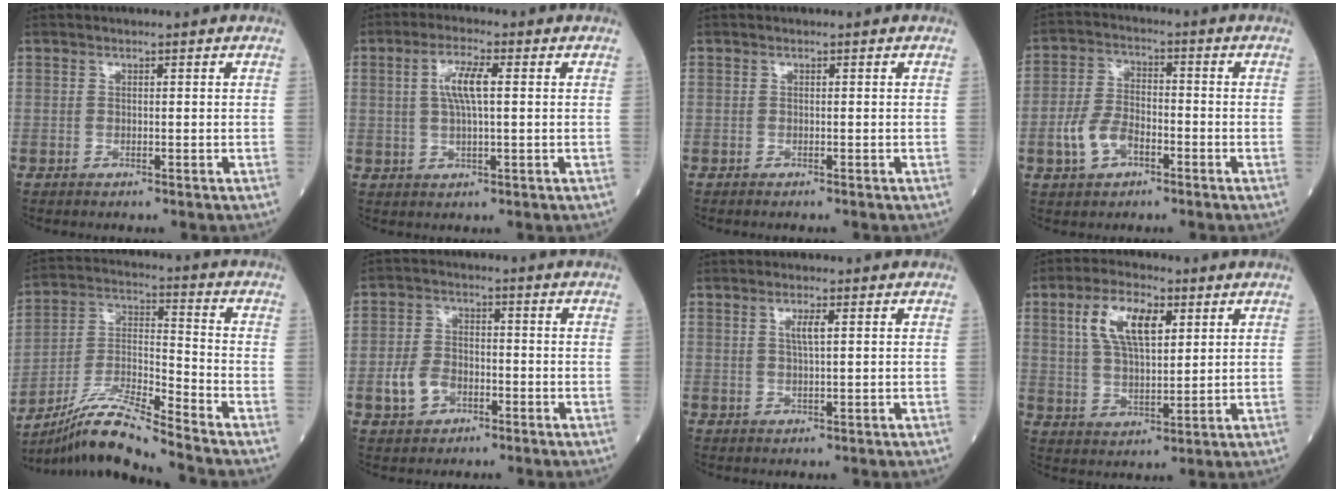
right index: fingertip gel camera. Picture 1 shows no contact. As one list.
[{"total": 5.4, "force": [1.0, 0.9, 5.2], "torque": [-0.108, 0.007, 0.020]}, {"total": 0.7, "force": [-0.6, 0.0, 0.3], "torque": [-0.002, 0.000, -0.010]}, {"total": 6.6, "force": [-2.7, 3.9, 4.6], "torque": [-0.106, 0.009, -0.054]}, {"total": 11.3, "force": [-10.0, -1.3, 5.1], "torque": [-0.106, -0.009, -0.186]}, {"total": 5.6, "force": [-2.2, 4.0, 3.3], "torque": [-0.075, 0.010, -0.038]}, {"total": 2.3, "force": [0.7, 0.2, 2.2], "torque": [-0.045, 0.001, 0.014]}, {"total": 9.8, "force": [3.8, 4.0, 8.1], "torque": [-0.162, 0.015, 0.072]}]